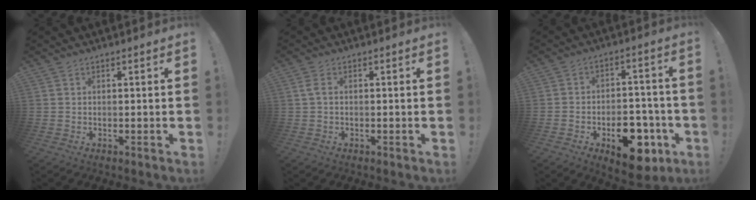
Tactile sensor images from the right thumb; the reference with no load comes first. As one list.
[{"total": 2.1, "force": [0.2, 1.0, 1.8], "torque": [-0.038, 0.006, 0.004]}, {"total": 13.9, "force": [-6.8, 8.3, 8.8], "torque": [-0.092, 0.061, -0.100]}]